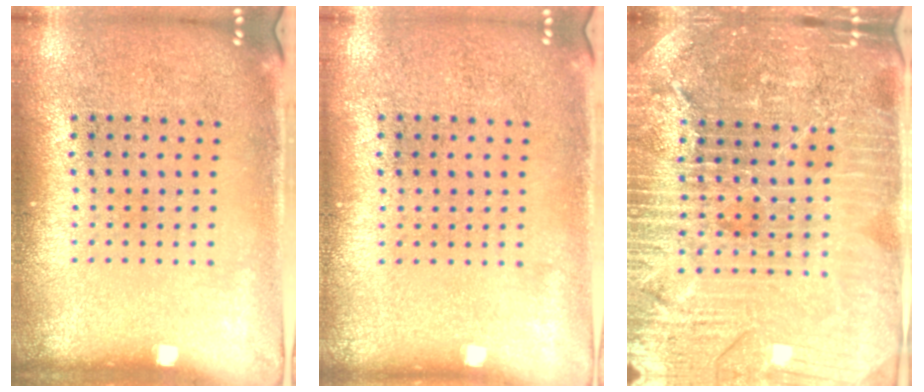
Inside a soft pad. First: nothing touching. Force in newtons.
{"total": 0.0}
{"total": 5.0, "press": 4.6, "slide": 1.9}